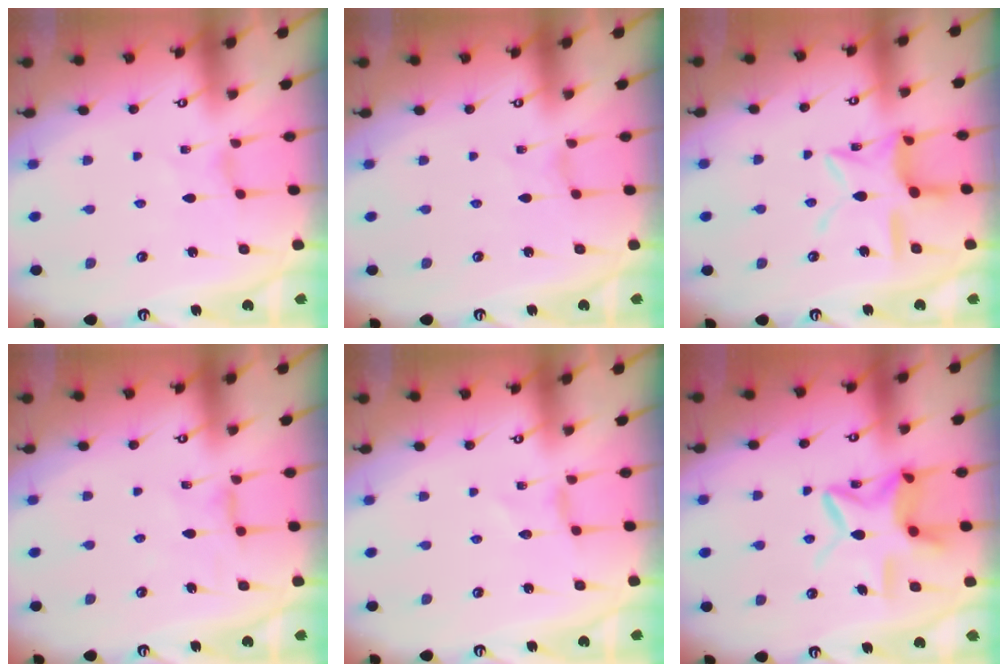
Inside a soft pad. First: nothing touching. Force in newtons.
{"total": 0.0}
{"total": 13.2, "press": 13.1, "slide": 1.1}
{"total": 1.7, "press": 1.7, "slide": 0.4}
{"total": 0.0}
{"total": 13.3, "press": 13.2, "slide": 1.0}